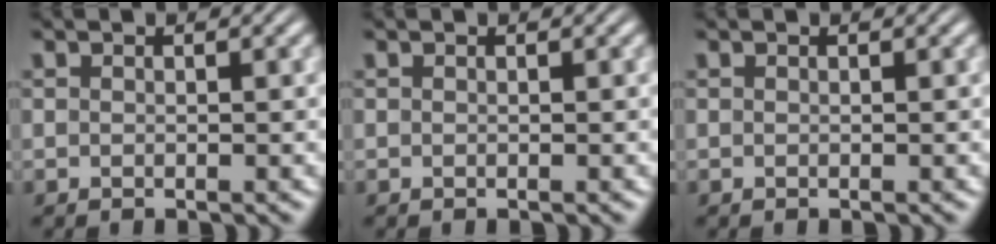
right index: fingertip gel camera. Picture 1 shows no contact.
{"total": 0.0}
{"total": 0.0}